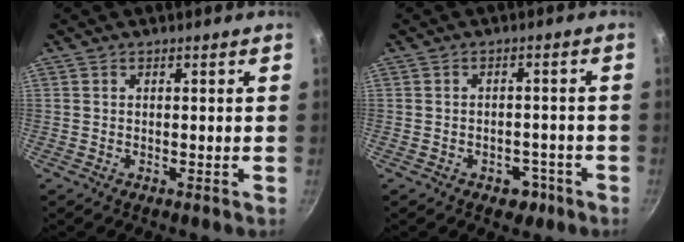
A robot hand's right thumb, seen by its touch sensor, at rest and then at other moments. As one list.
[{"total": 3.9, "force": [-2.1, 2.8, 1.8], "torque": [-0.004, 0.023, -0.015]}]